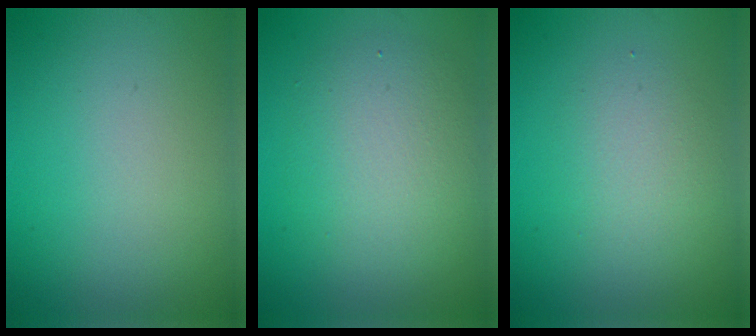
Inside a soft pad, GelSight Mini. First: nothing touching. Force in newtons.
{"total": 4.4, "press": 4.4, "slide": 0.3}
{"total": 2.4, "press": 2.4, "slide": 0.0}